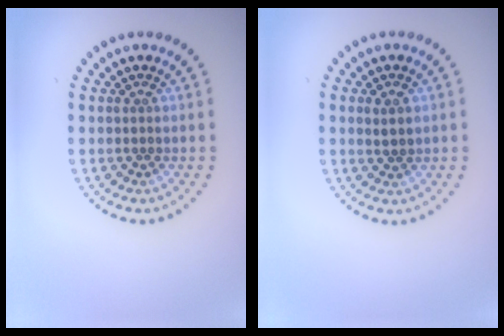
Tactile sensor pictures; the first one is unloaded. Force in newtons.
{"total": 0.8, "press": 0.8, "slide": 0.2}